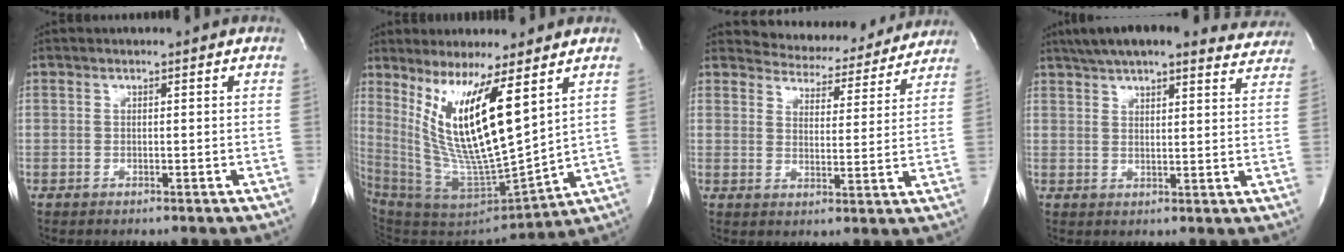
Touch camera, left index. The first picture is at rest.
{"total": 15.3, "force": [6.8, 1.4, 13.7], "torque": [-0.275, -0.030, 0.139]}
{"total": 12.2, "force": [11.6, 3.4, 1.0], "torque": [0.001, -0.008, 0.139]}
{"total": 20.8, "force": [18.2, 4.8, 8.9], "torque": [-0.132, 0.024, 0.220]}